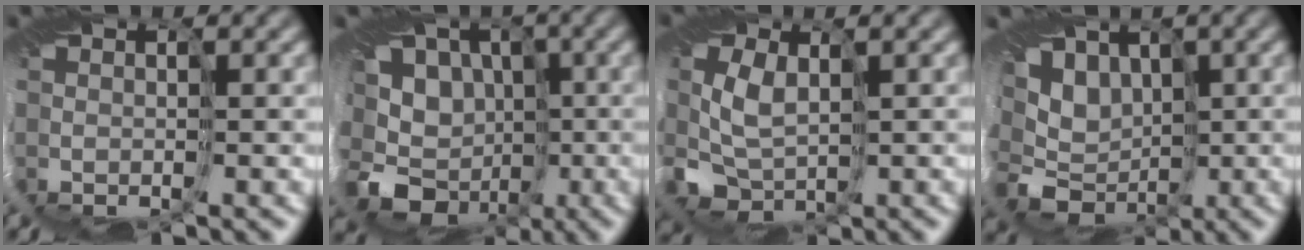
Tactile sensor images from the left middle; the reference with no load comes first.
{"total": 12.8, "force": [-4.9, 10.4, 5.7], "torque": [-0.099, -0.018, -0.112]}
{"total": 2.7, "force": [-0.4, 2.0, 1.9], "torque": [-0.051, -0.009, -0.009]}
{"total": 9.3, "force": [-1.2, 7.8, 4.8], "torque": [-0.079, -0.003, -0.044]}